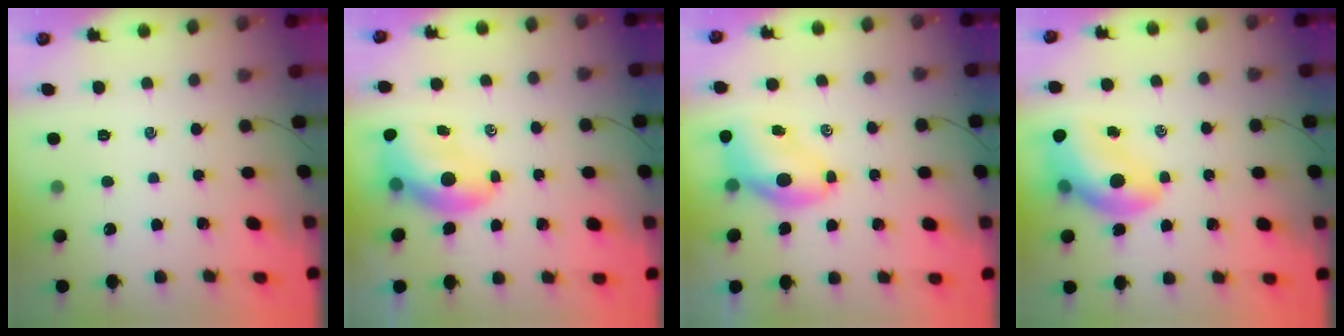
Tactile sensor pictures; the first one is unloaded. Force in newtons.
{"total": 7.8, "press": 7.7, "slide": 1.6}
{"total": 6.6, "press": 6.5, "slide": 1.3}
{"total": 13.7, "press": 13.0, "slide": 4.2}